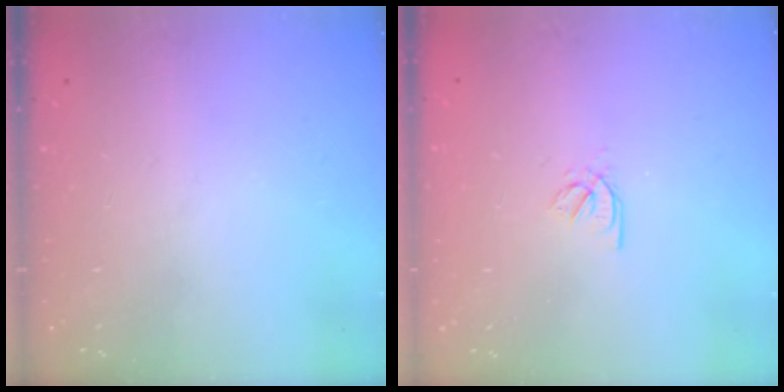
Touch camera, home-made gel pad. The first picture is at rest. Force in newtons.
{"total": 2.3, "press": 2.3, "slide": 0.4}